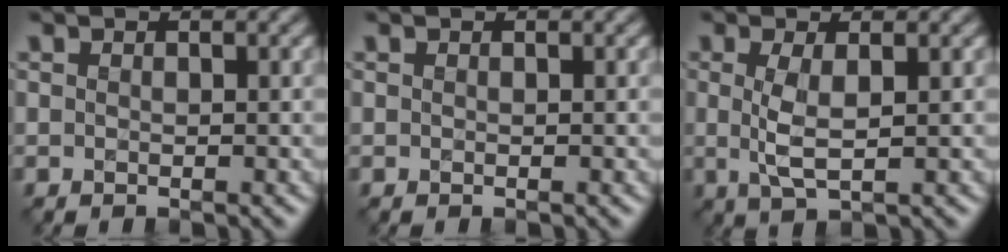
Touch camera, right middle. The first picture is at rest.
{"total": 0.0}
{"total": 2.8, "force": [0.3, 0.7, 2.7], "torque": [-0.061, -0.002, 0.005]}